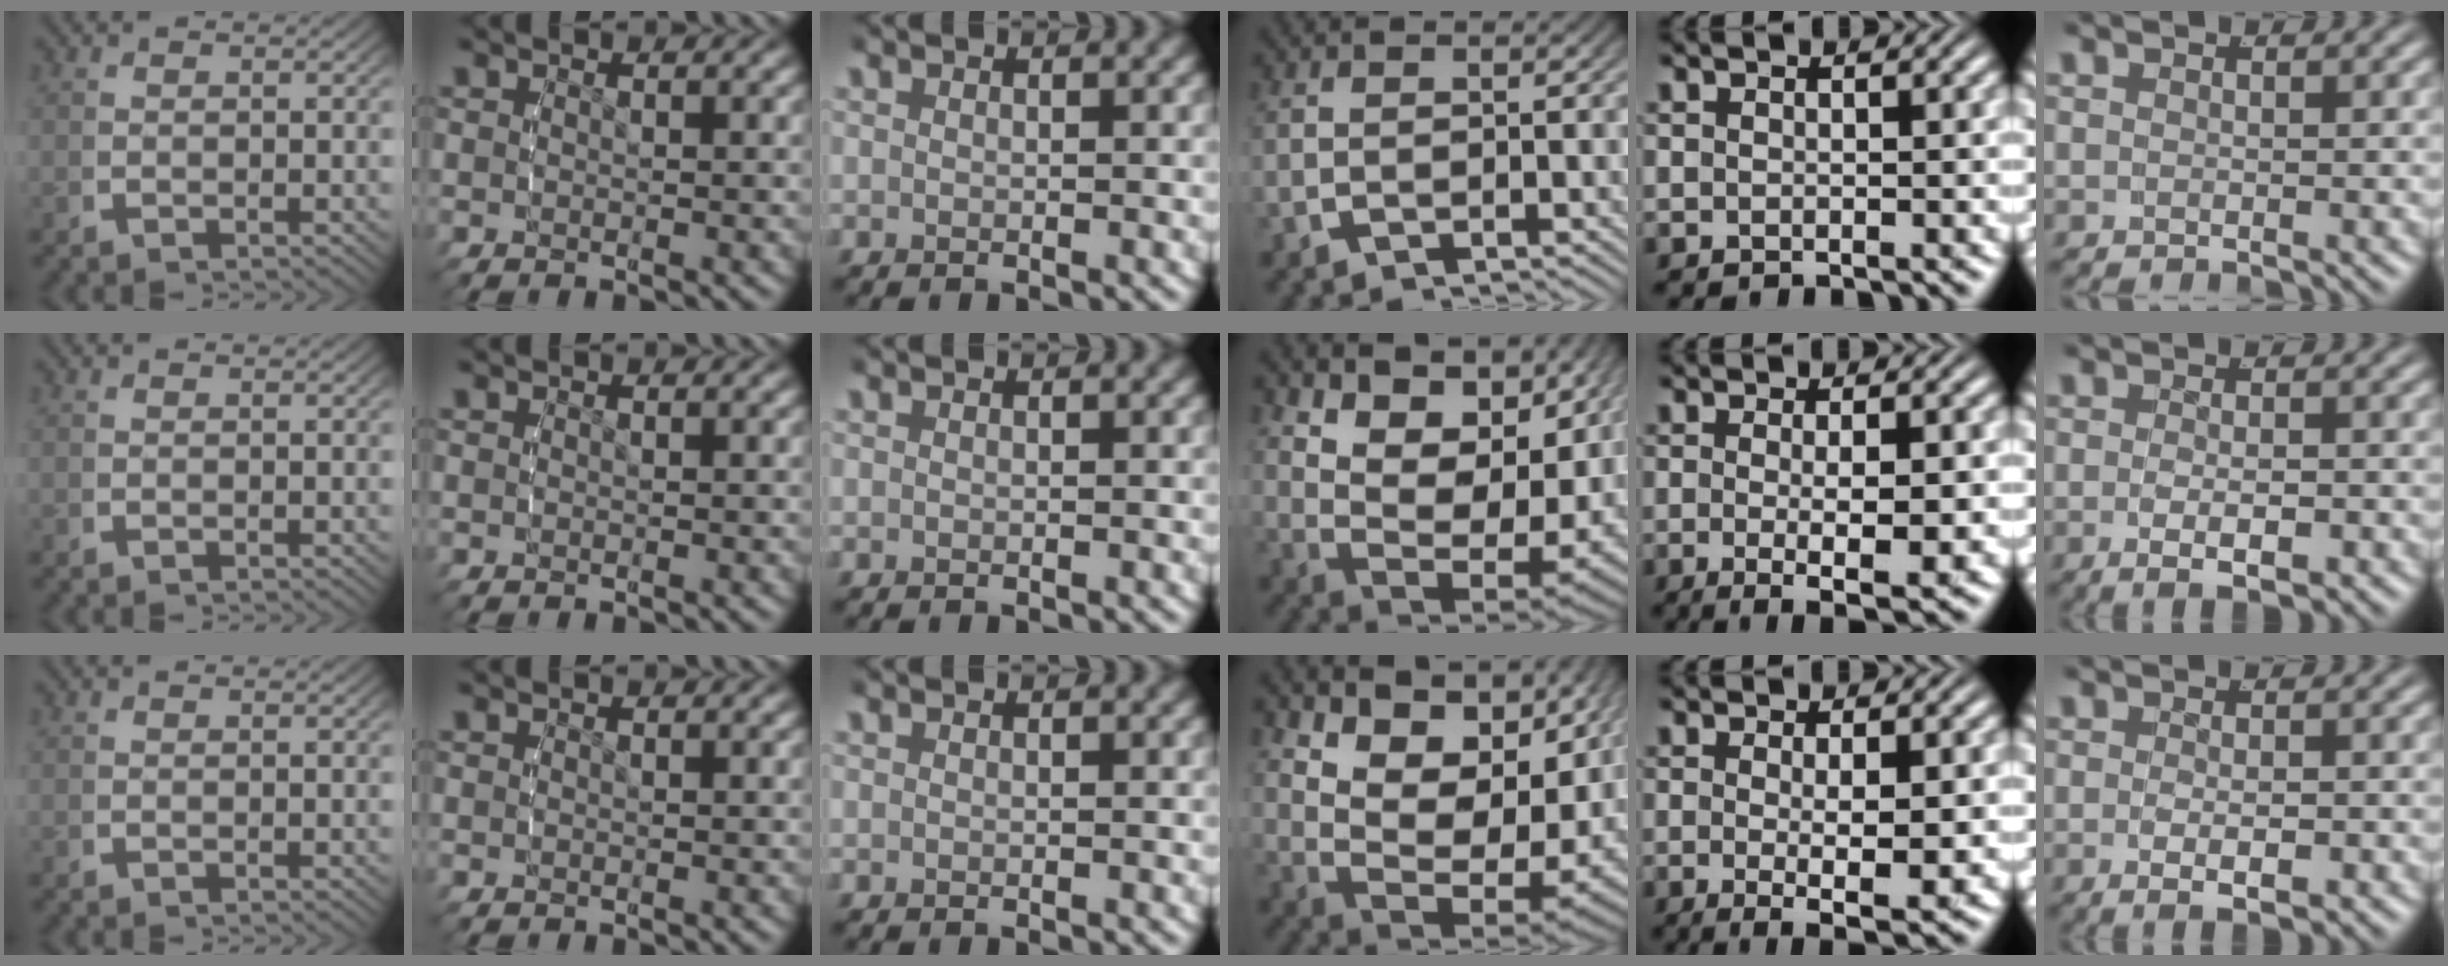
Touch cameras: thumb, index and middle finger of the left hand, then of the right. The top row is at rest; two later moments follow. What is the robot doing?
{"motion": "lift_and_place", "object": "bandage"}